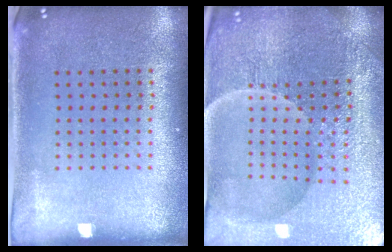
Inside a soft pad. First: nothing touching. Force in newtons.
{"total": 5.2, "press": 5.0, "slide": 1.5}